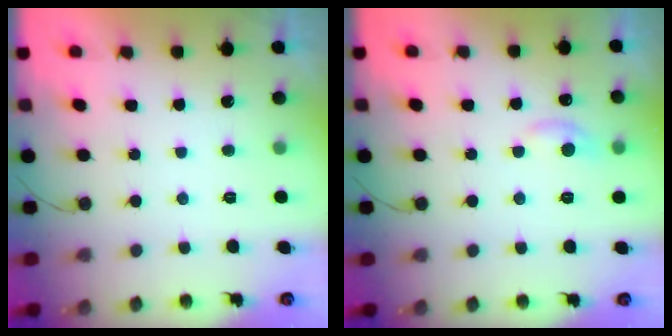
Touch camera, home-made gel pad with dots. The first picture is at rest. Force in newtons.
{"total": 5.7, "press": 5.7, "slide": 0.8}